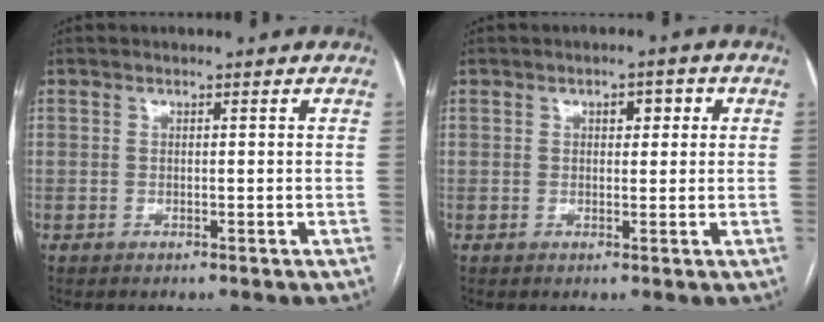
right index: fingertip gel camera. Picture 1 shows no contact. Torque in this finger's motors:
{"motor_torque": [0.01, 0.01, 0.02, 0.03]}